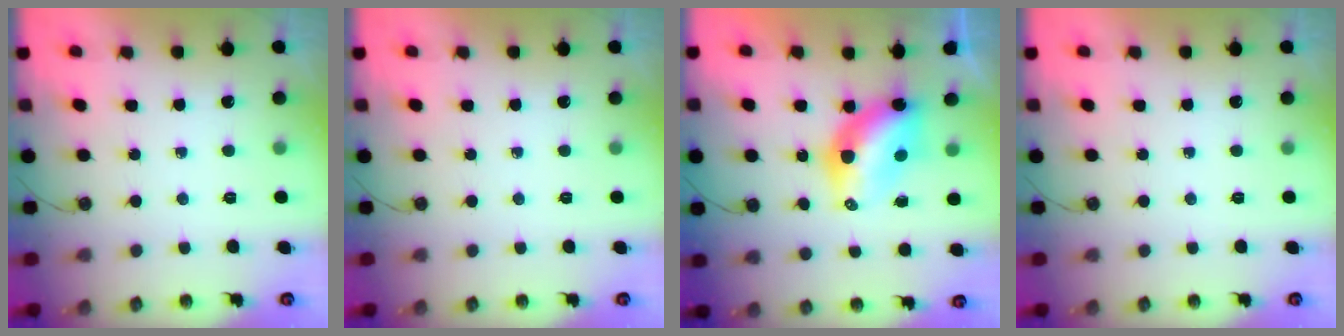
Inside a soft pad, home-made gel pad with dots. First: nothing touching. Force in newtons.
{"total": 0.0}
{"total": 8.5, "press": 8.5, "slide": 0.7}
{"total": 0.0}